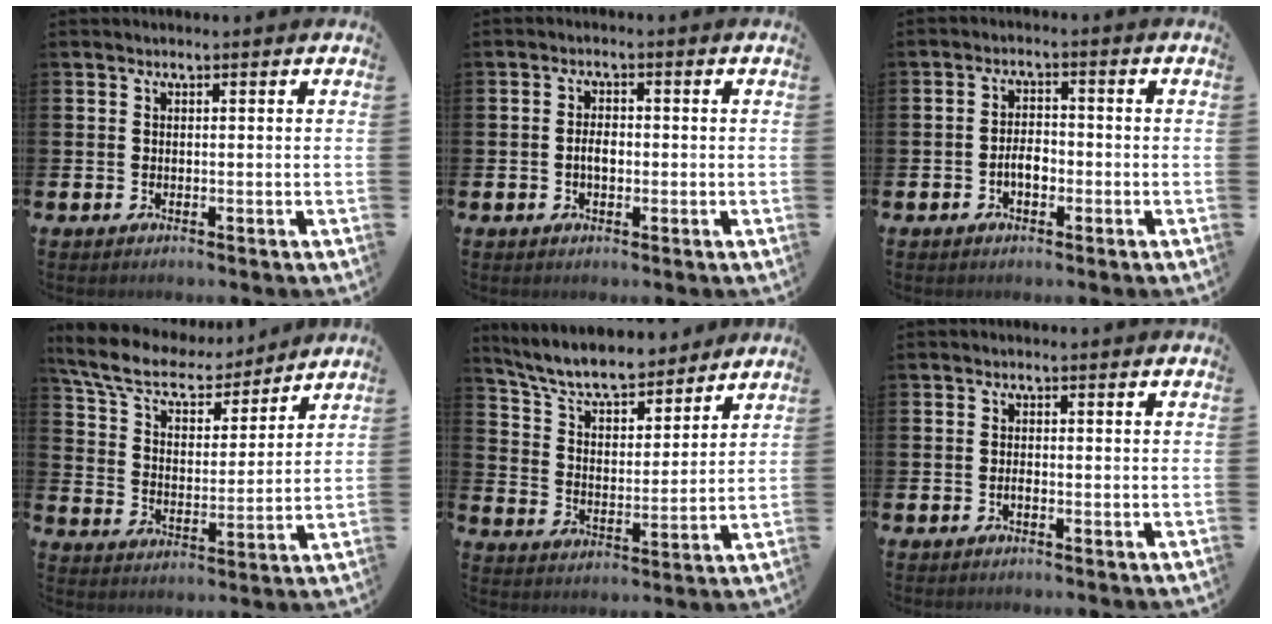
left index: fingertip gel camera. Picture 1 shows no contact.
{"total": 2.5, "force": [-0.4, 1.4, 2.0], "torque": [-0.027, 0.001, -0.011]}
{"total": 2.8, "force": [-1.0, 1.5, 2.1], "torque": [-0.039, 0.006, -0.022]}
{"total": 8.5, "force": [7.6, 2.6, 2.9], "torque": [-0.098, -0.047, 0.133]}
{"total": 8.3, "force": [7.6, 2.0, 2.6], "torque": [-0.078, -0.049, 0.132]}
{"total": 0.6, "force": [-0.4, 0.2, 0.4], "torque": [-0.016, 0.000, -0.006]}